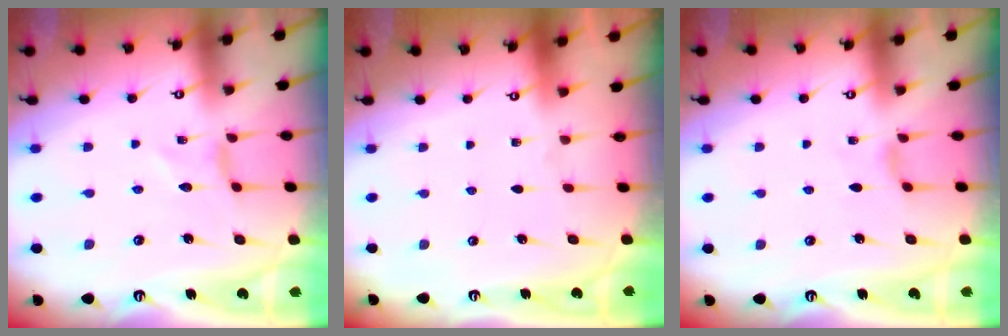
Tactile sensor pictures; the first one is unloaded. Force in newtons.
{"total": 0.0}
{"total": 2.4, "press": 2.4, "slide": 0.4}